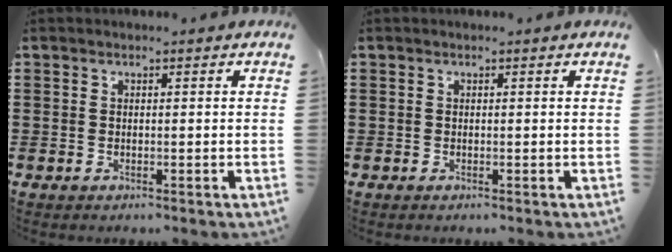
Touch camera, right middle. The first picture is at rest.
{"total": 0.0}